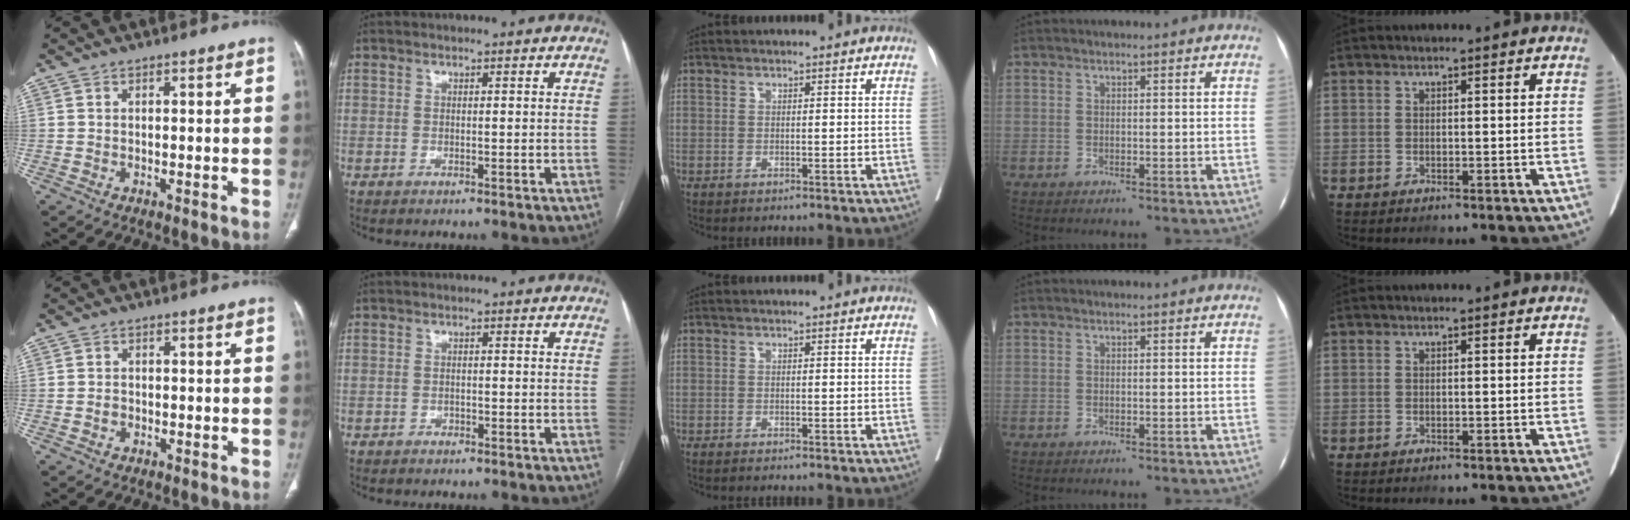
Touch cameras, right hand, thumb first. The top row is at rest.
{"thumb": {"total": 1.5, "force": [-0.5, 1.2, 0.6], "torque": [-0.009, 0.005, -0.010]}, "index": {"total": 0.7, "force": [-0.6, 0.4, 0.2], "torque": [-0.004, 0.001, -0.011]}, "middle": {"total": 1.9, "force": [-1.7, 0.0, 0.9], "torque": [-0.013, 0.000, -0.022]}}